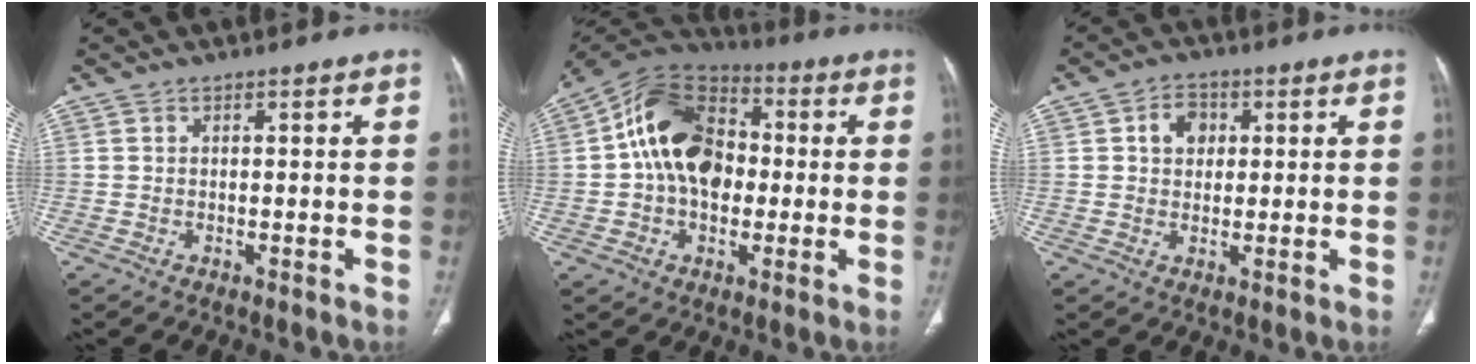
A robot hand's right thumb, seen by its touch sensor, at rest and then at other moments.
{"total": 17.2, "force": [0.6, 12.3, 12.0], "torque": [-0.174, 0.032, -0.002]}
{"total": 5.1, "force": [1.3, 4.0, 2.8], "torque": [-0.024, 0.004, 0.019]}